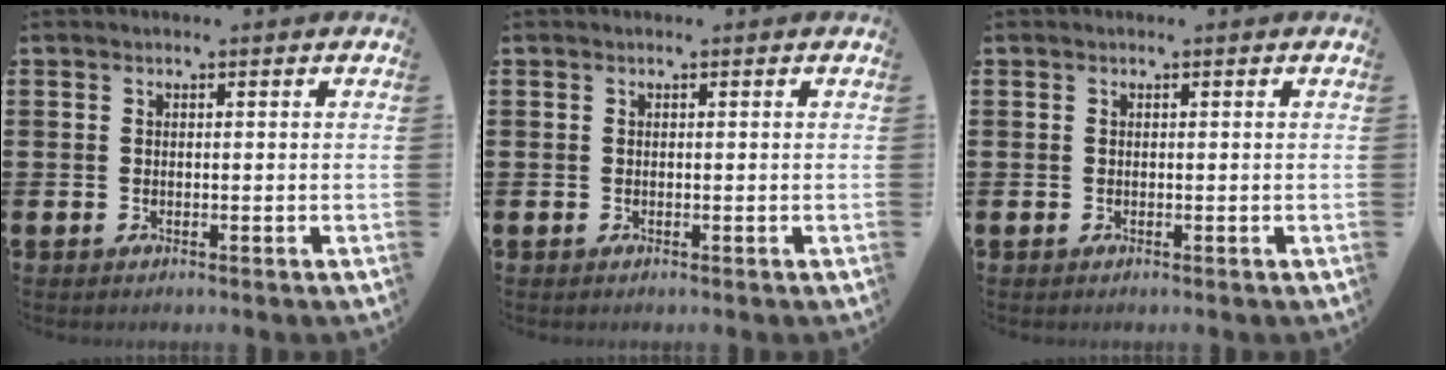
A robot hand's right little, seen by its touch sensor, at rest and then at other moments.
{"total": 0.0}
{"total": 0.0}